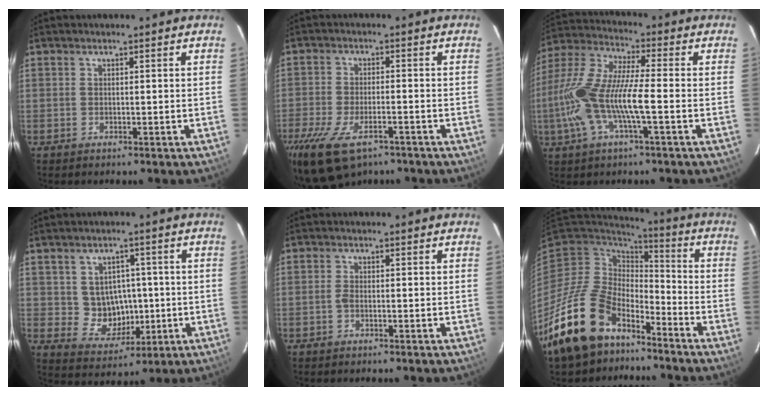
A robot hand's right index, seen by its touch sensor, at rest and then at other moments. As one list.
[{"total": 12.8, "force": [-8.7, 5.2, 7.8], "torque": [-0.183, -0.039, -0.151]}, {"total": 15.3, "force": [-3.2, 2.7, 14.7], "torque": [-0.303, -0.001, -0.063]}, {"total": 7.5, "force": [0.1, 7.1, 2.6], "torque": [-0.055, 0.009, 0.021]}, {"total": 1.0, "force": [-0.4, 0.5, 0.7], "torque": [-0.016, 0.003, -0.010]}, {"total": 18.7, "force": [-12.8, 10.2, 9.0], "torque": [-0.203, -0.008, -0.221]}]